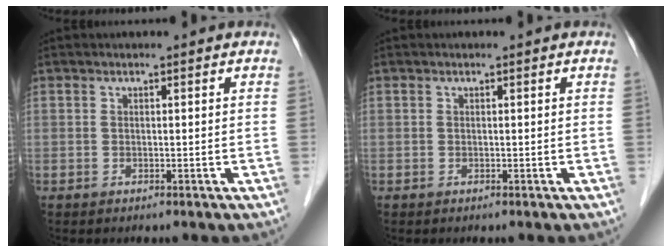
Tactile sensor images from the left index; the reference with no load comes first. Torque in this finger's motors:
{"motor_torque": [0.00, 0.00, 0.00, 0.00]}